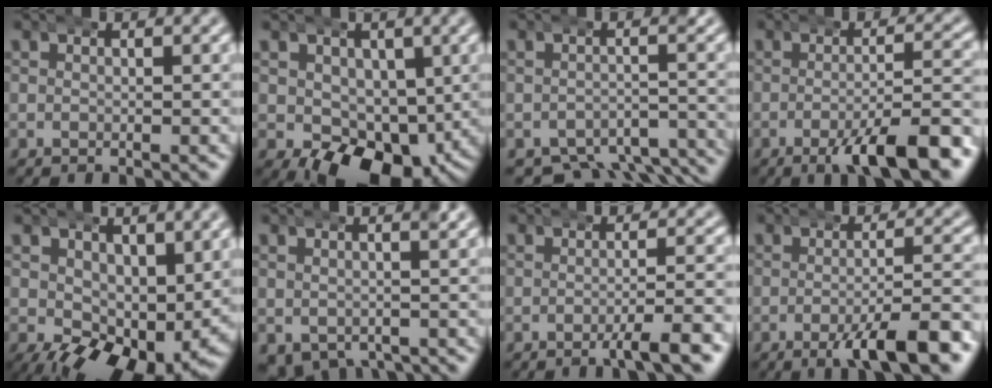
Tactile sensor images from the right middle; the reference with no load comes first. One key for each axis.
{"total": 6.9, "fx": -2.4, "fy": 4.6, "fz": 4.6, "tx": -0.076, "ty": -0.045, "tz": -0.015}
{"total": 7.6, "fx": -6.4, "fy": 3.0, "fz": 2.9, "tx": -0.023, "ty": -0.021, "tz": -0.098}
{"total": 6.9, "fx": -3.8, "fy": 1.4, "fz": 5.6, "tx": -0.083, "ty": -0.011, "tz": -0.057}
{"total": 8.4, "fx": -1.9, "fy": 4.6, "fz": 6.7, "tx": -0.109, "ty": -0.059, "tz": 0.002}
{"total": 4.0, "fx": -2.6, "fy": 2.1, "fz": 2.2, "tx": -0.036, "ty": -0.018, "tz": -0.027}
{"total": 3.2, "fx": -2.0, "fy": 0.0, "fz": 2.5, "tx": -0.037, "ty": 0.001, "tz": -0.035}
{"total": 6.2, "fx": -3.4, "fy": 1.2, "fz": 5.1, "tx": -0.075, "ty": -0.009, "tz": -0.052}